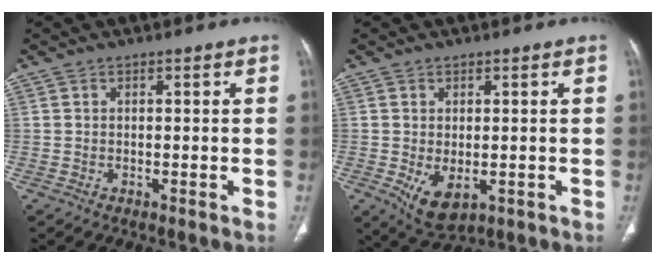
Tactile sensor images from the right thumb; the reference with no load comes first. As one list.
[{"total": 6.2, "force": [-1.4, 3.5, 4.8], "torque": [-0.083, -0.011, -0.007]}]